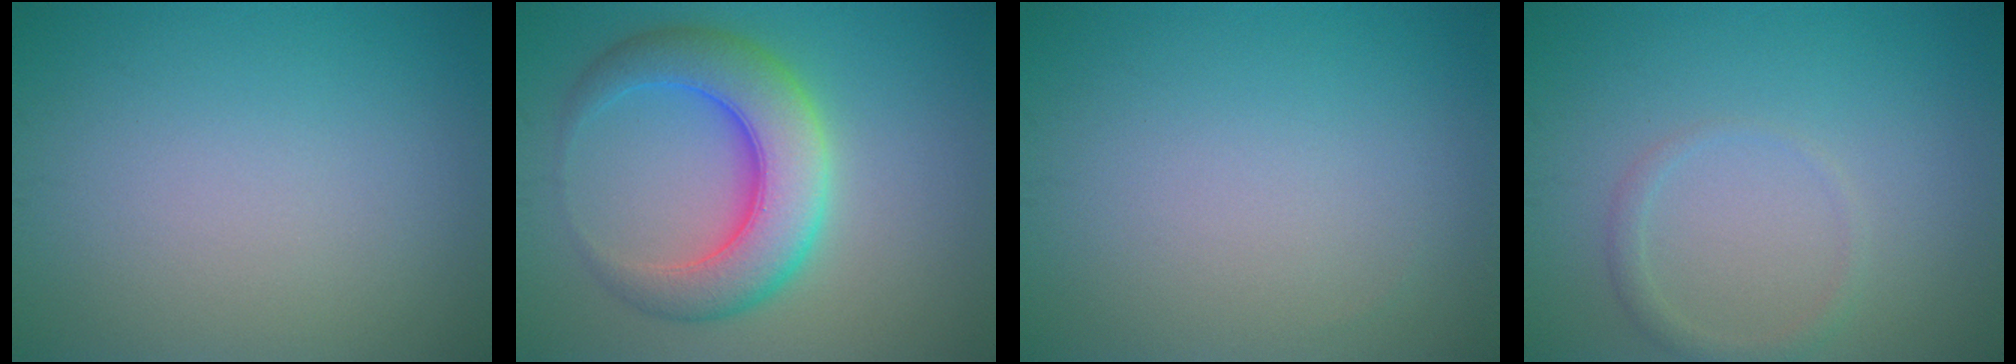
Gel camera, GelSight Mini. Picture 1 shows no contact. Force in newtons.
{"total": 7.5, "press": 7.5, "slide": 0.2}
{"total": 0.0}
{"total": 1.3, "press": 1.3, "slide": 0.0}